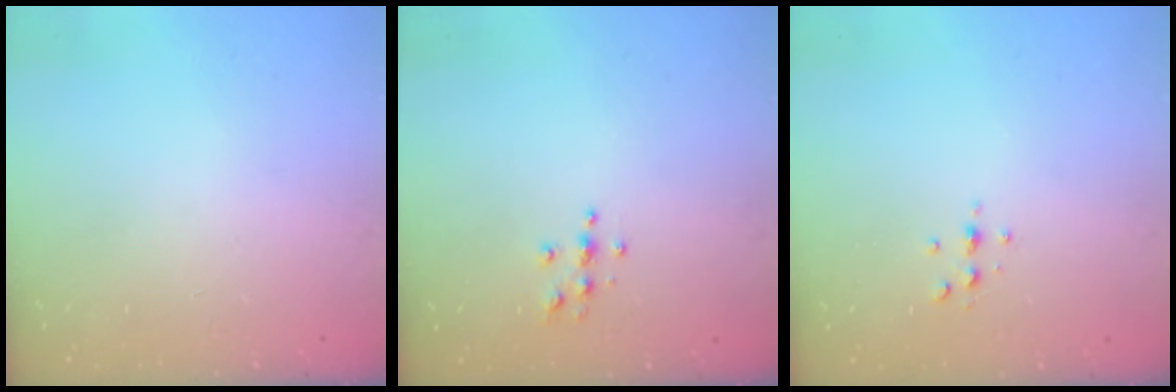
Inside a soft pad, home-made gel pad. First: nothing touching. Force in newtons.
{"total": 3.9, "press": 3.8, "slide": 0.4}
{"total": 3.3, "press": 3.2, "slide": 0.4}